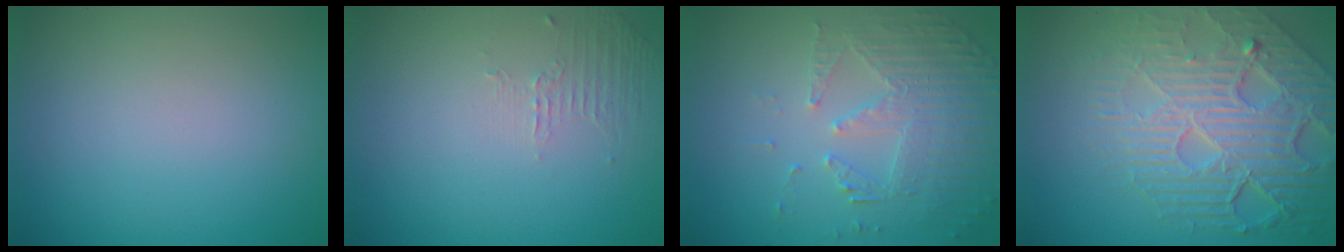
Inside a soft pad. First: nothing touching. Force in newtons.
{"total": 1.1, "press": 0.2, "slide": 1.0}
{"total": 5.3, "press": 3.7, "slide": 3.8}
{"total": 8.8, "press": 5.9, "slide": 6.5}